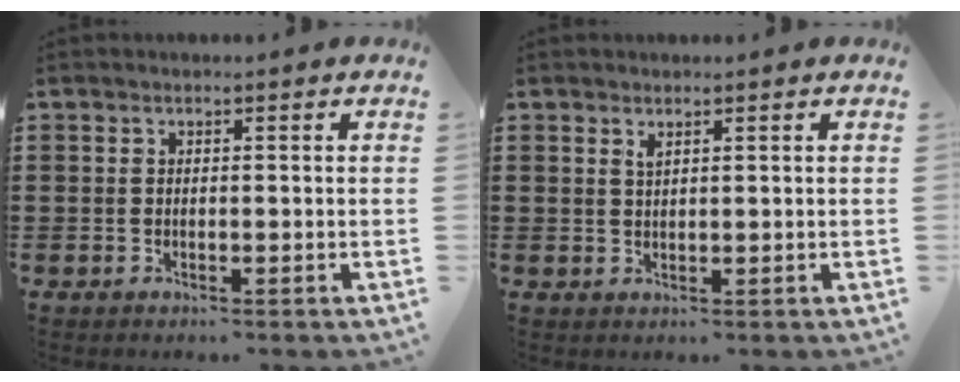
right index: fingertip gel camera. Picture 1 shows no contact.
{"total": 1.0, "force": [0.7, 0.3, 0.6], "torque": [-0.014, 0.002, 0.013]}